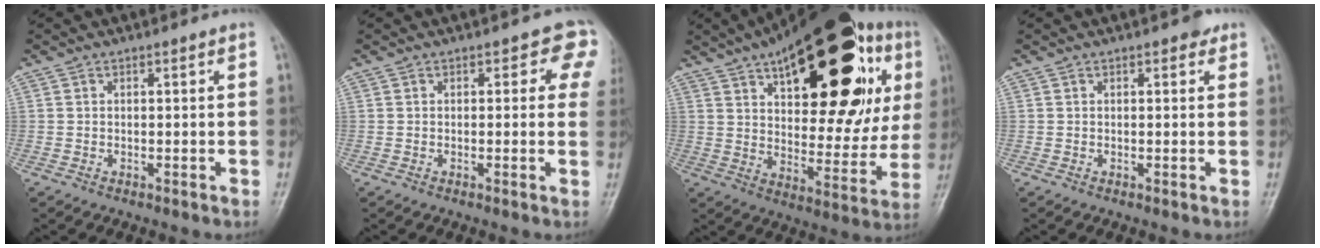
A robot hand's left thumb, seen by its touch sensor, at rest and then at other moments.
{"total": 4.7, "force": [1.8, 2.9, 3.3], "torque": [0.015, 0.001, 0.005]}
{"total": 33.3, "force": [12.6, 14.9, 27.0], "torque": [-0.353, 0.017, 0.189]}
{"total": 1.4, "force": [0.9, 0.8, 0.8], "torque": [0.002, -0.001, 0.007]}